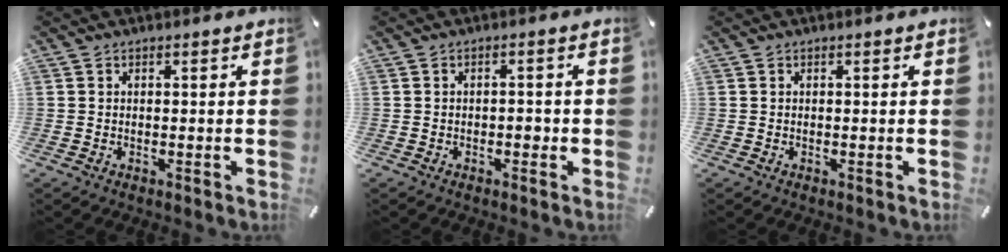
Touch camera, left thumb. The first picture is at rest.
{"total": 1.9, "force": [-0.6, 0.9, 1.5], "torque": [-0.027, 0.005, -0.013]}
{"total": 0.0}